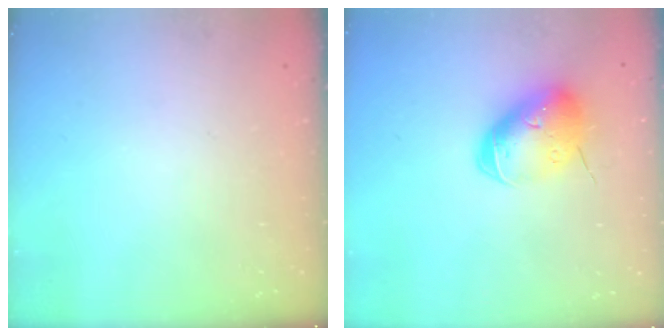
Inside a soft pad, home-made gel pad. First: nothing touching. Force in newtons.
{"total": 12.3, "press": 12.1, "slide": 1.9}